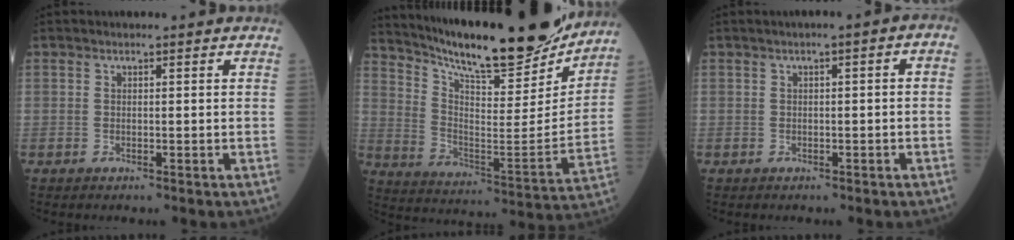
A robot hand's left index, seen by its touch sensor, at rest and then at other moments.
{"total": 24.5, "force": [21.5, 3.2, 11.2], "torque": [-0.192, -0.046, 0.317]}
{"total": 2.1, "force": [-0.3, 0.8, 2.0], "torque": [-0.024, 0.008, -0.009]}